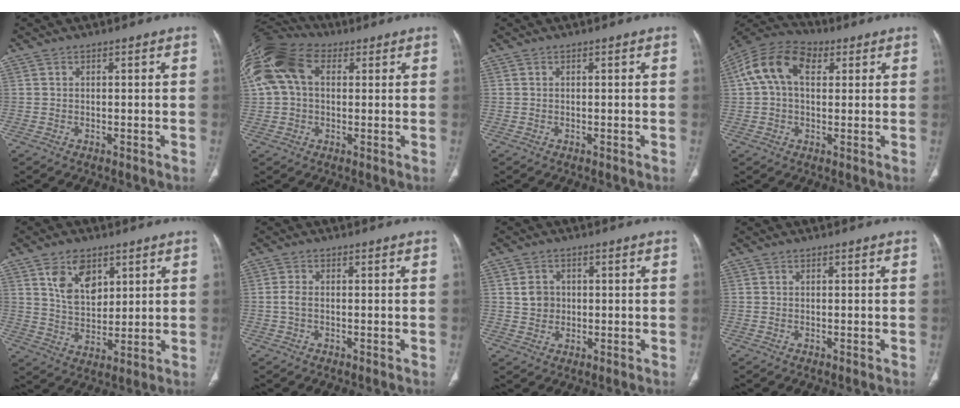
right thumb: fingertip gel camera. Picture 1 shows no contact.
{"total": 16.2, "force": [4.5, 10.7, 11.2], "torque": [-0.250, 0.043, 0.076]}
{"total": 0.0}
{"total": 12.3, "force": [3.3, 7.8, 8.9], "torque": [-0.165, 0.033, 0.053]}
{"total": 9.3, "force": [4.5, 5.7, 5.8], "torque": [-0.076, -0.026, 0.088]}
{"total": 1.8, "force": [-0.2, 0.9, 1.5], "torque": [-0.033, 0.002, -0.006]}
{"total": 3.7, "force": [0.6, 3.3, 1.6], "torque": [-0.008, 0.000, 0.013]}
{"total": 0.0}